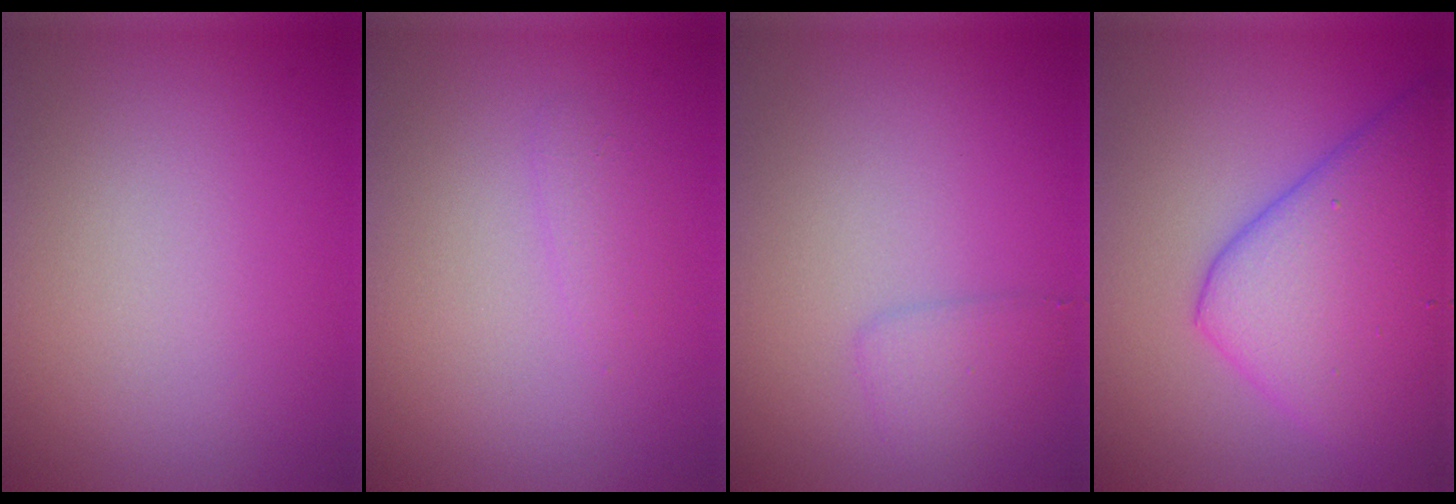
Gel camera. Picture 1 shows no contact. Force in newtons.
{"total": 1.0, "press": 1.0, "slide": 0.0}
{"total": 1.7, "press": 1.7, "slide": 0.2}
{"total": 9.1, "press": 9.1, "slide": 0.4}